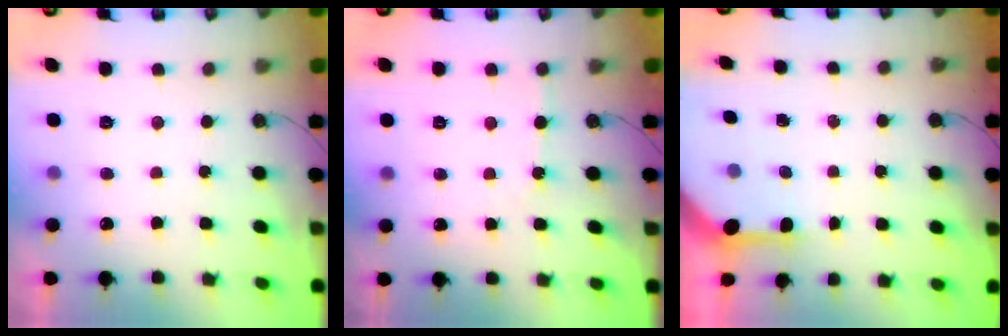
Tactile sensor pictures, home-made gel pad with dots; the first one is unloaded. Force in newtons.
{"total": 4.0, "press": 3.9, "slide": 0.6}
{"total": 3.3, "press": 3.2, "slide": 0.3}